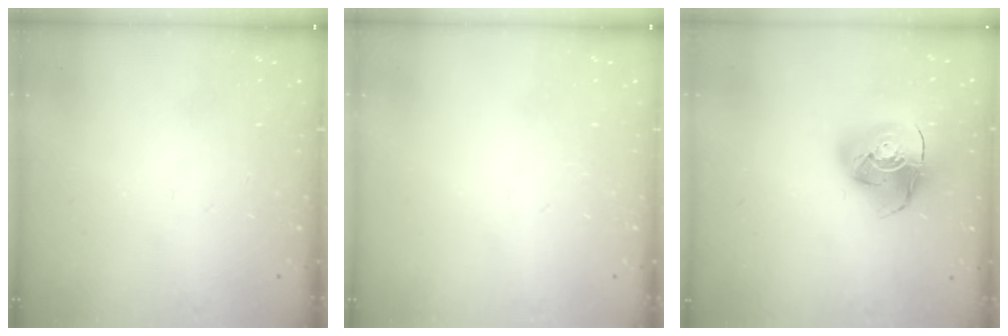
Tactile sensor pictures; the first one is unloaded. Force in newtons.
{"total": 0.0}
{"total": 12.2, "press": 12.1, "slide": 1.6}